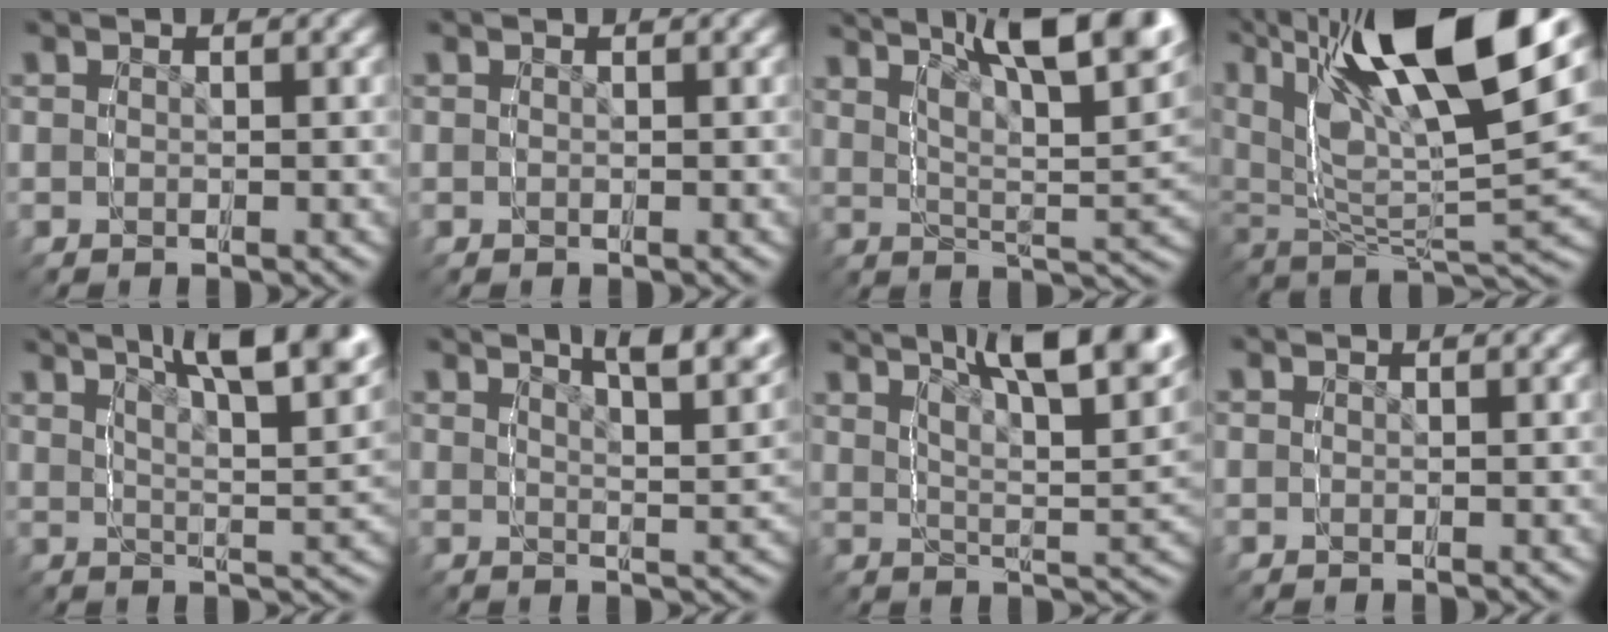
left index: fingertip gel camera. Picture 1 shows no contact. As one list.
[{"total": 0.0}, {"total": 10.8, "force": [7.3, 2.2, 7.6], "torque": [-0.096, 0.062, 0.093]}, {"total": 15.7, "force": [8.8, 7.0, 10.9], "torque": [-0.185, 0.057, 0.119]}, {"total": 7.9, "force": [5.5, 1.2, 5.6], "torque": [-0.054, 0.051, 0.067]}, {"total": 5.7, "force": [4.1, 1.1, 3.8], "torque": [-0.040, 0.040, 0.051]}, {"total": 9.4, "force": [6.5, 1.6, 6.5], "torque": [-0.071, 0.057, 0.081]}, {"total": 0.0}]